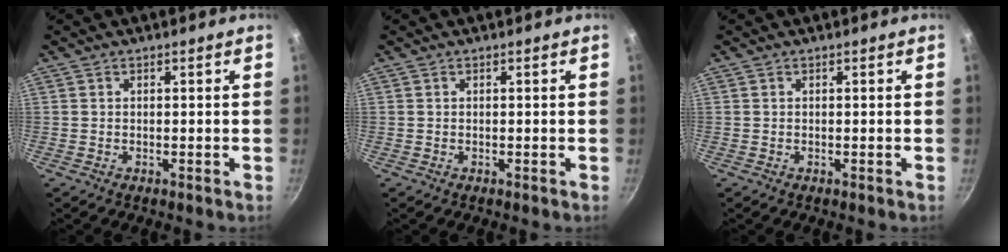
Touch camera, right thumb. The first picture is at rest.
{"total": 0.0}
{"total": 0.0}